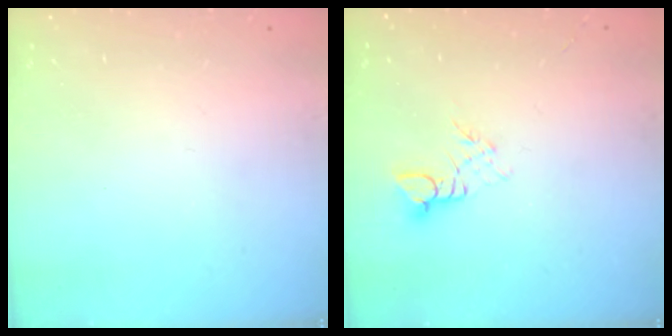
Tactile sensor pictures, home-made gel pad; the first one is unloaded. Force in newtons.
{"total": 2.6, "press": 2.6, "slide": 0.3}